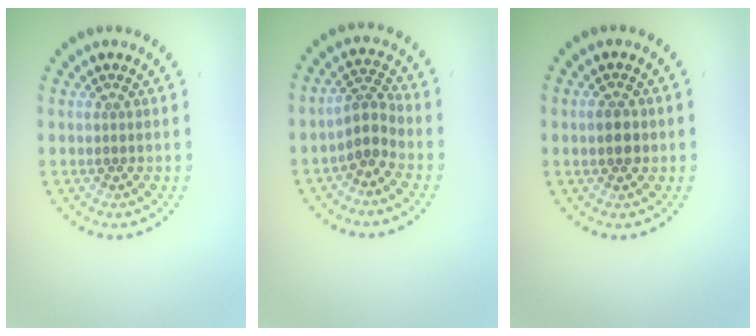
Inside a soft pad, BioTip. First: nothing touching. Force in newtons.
{"total": 2.5, "press": 2.0, "slide": 1.6}
{"total": 2.3, "press": 2.3, "slide": 0.0}